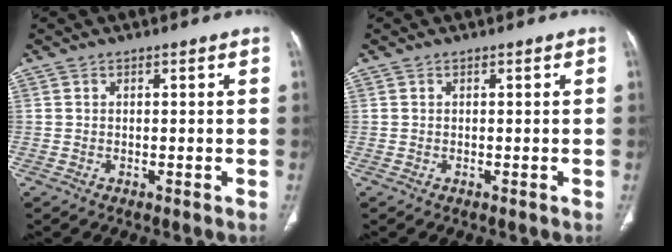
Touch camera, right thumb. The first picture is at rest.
{"total": 0.0}